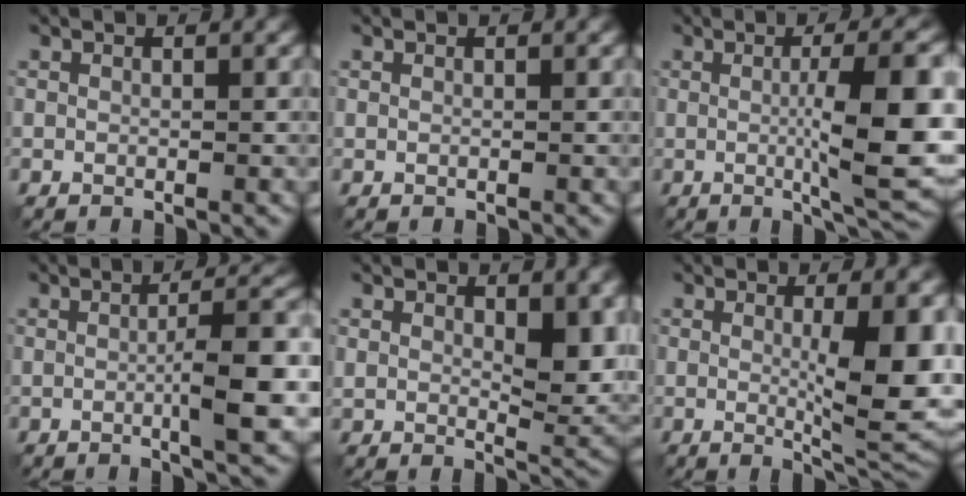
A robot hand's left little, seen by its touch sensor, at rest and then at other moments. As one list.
[{"total": 0.0}, {"total": 9.6, "force": [-0.4, 2.2, 9.4], "torque": [-0.127, -0.001, -0.005]}, {"total": 6.6, "force": [-0.7, 1.4, 6.4], "torque": [-0.092, 0.005, -0.013]}, {"total": 6.5, "force": [2.0, 3.1, 5.4], "torque": [-0.090, -0.007, 0.037]}, {"total": 7.9, "force": [0.3, 2.0, 7.6], "torque": [-0.108, -0.011, 0.011]}]